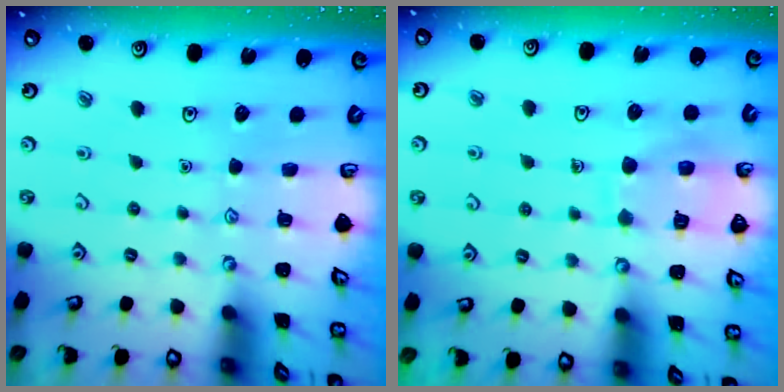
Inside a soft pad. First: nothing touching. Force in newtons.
{"total": 9.4, "press": 9.4, "slide": 0.9}